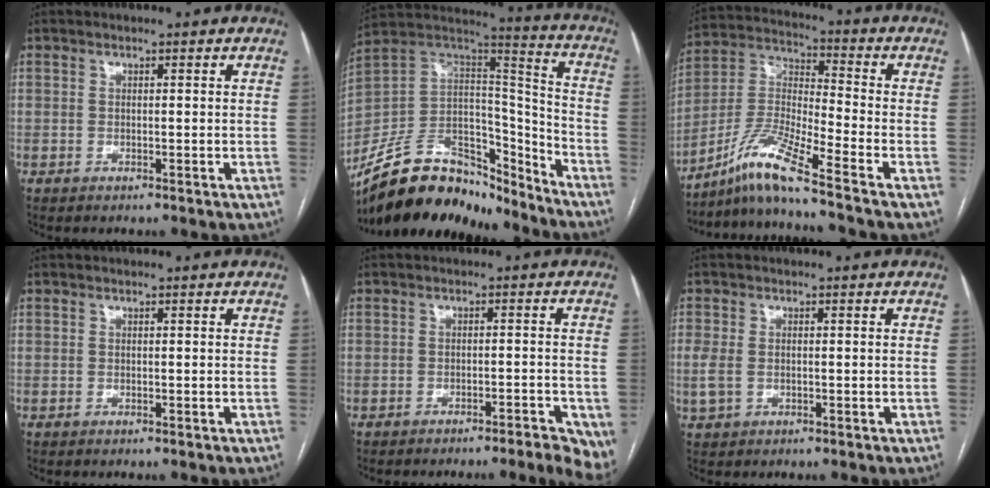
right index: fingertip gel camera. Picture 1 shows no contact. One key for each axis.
{"total": 22.4, "fx": -18.2, "fy": 9.5, "fz": 9.1, "tx": -0.197, "ty": 0.039, "tz": -0.314}
{"total": 10.5, "fx": -8.2, "fy": -1.4, "fz": 6.4, "tx": -0.143, "ty": -0.006, "tz": -0.160}
{"total": 0.0}
{"total": 8.4, "fx": -6.4, "fy": 1.8, "fz": 5.1, "tx": -0.047, "ty": -0.002, "tz": -0.083}
{"total": 3.4, "fx": -0.6, "fy": 2.3, "fz": 2.4, "tx": -0.069, "ty": 0.007, "tz": -0.006}